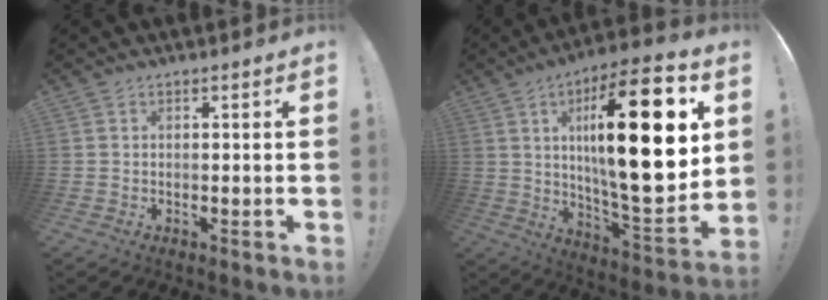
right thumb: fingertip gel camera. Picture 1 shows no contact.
{"total": 28.7, "force": [6.4, 7.9, 26.8], "torque": [-0.449, -0.033, 0.092]}